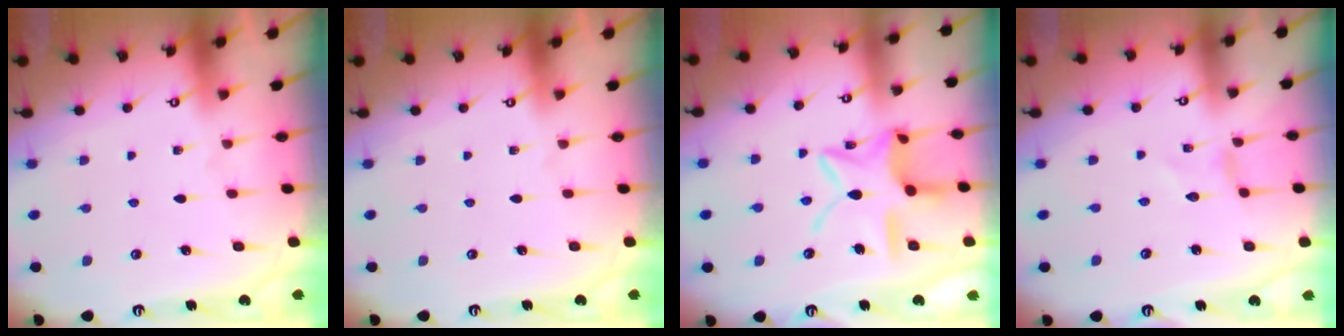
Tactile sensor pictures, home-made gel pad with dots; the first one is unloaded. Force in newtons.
{"total": 0.0}
{"total": 14.0, "press": 14.0, "slide": 1.2}
{"total": 0.0}